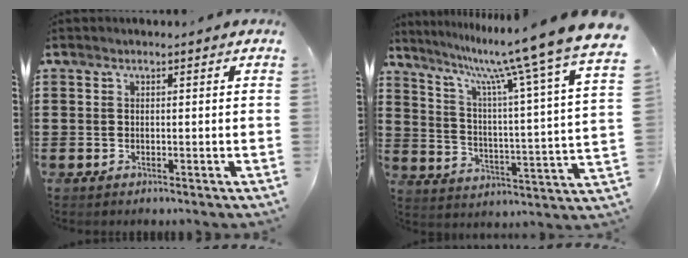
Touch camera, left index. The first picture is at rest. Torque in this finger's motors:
{"motor_torque": [1.03, -1.11, 1.05, 0.21]}